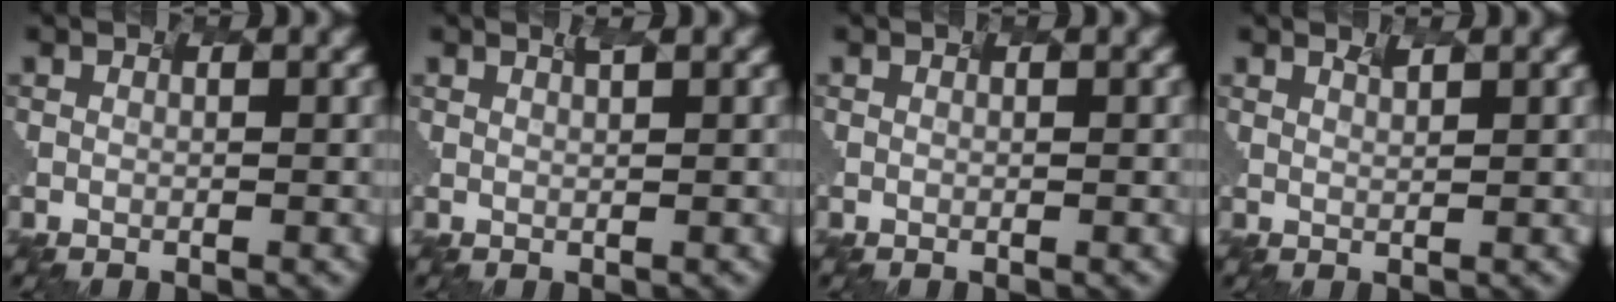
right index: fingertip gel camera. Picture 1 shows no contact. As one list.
[{"total": 0.8, "force": [0.0, -0.7, -0.4], "torque": [-0.005, -0.004, 0.023]}, {"total": 0.0}, {"total": 0.8, "force": [-0.1, -0.7, -0.3], "torque": [-0.009, -0.008, 0.028]}]